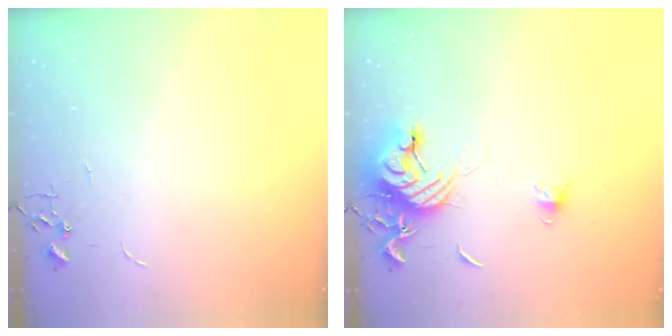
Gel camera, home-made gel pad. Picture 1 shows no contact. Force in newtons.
{"total": 14.3, "press": 14.2, "slide": 1.4}